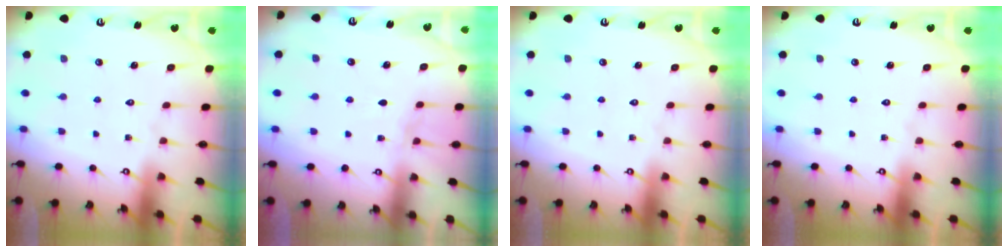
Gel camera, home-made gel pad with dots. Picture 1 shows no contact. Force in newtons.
{"total": 2.9, "press": 2.8, "slide": 0.7}
{"total": 0.0}
{"total": 0.0}